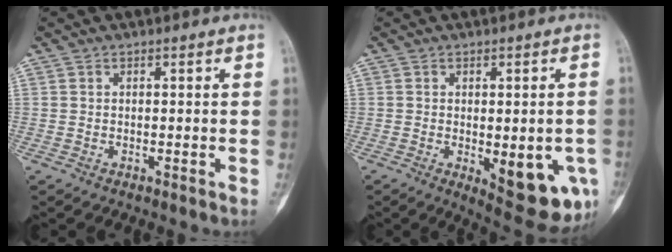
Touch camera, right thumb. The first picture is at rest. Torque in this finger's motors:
{"motor_torque": [-0.08, 0.85, 0.32, 0.32, 0.07]}